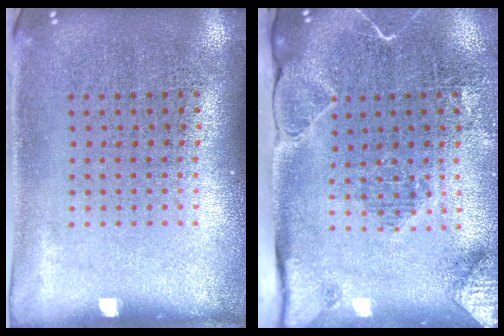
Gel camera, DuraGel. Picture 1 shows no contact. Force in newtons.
{"total": 2.1, "press": 2.1, "slide": 0.5}